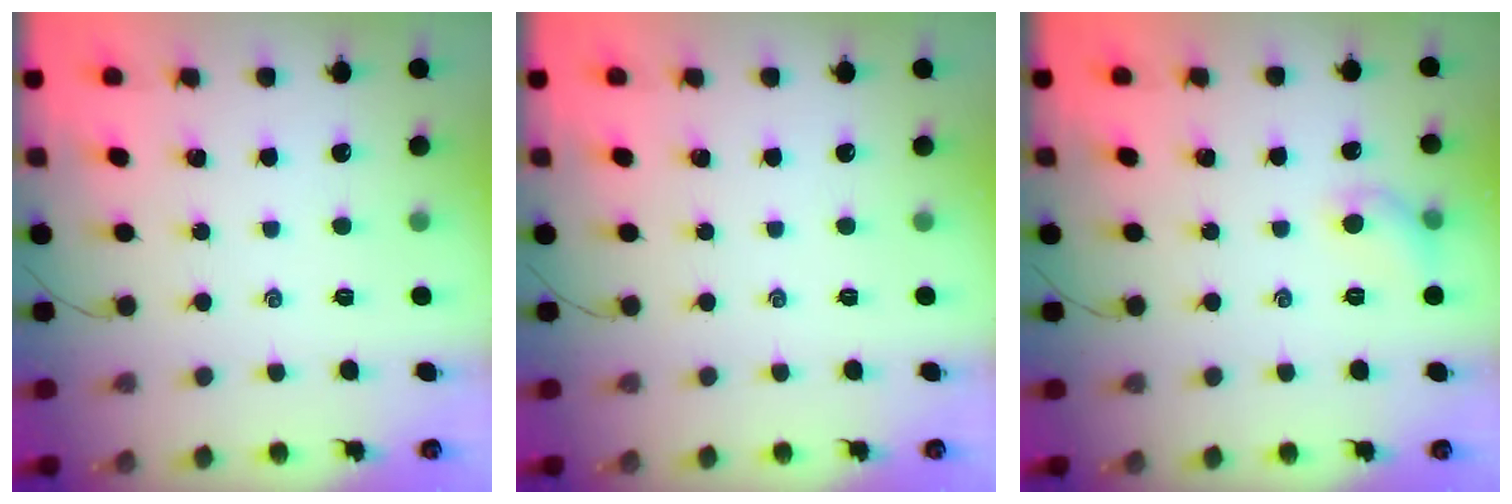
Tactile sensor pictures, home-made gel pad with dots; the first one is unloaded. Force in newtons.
{"total": 0.0}
{"total": 6.2, "press": 6.1, "slide": 1.3}